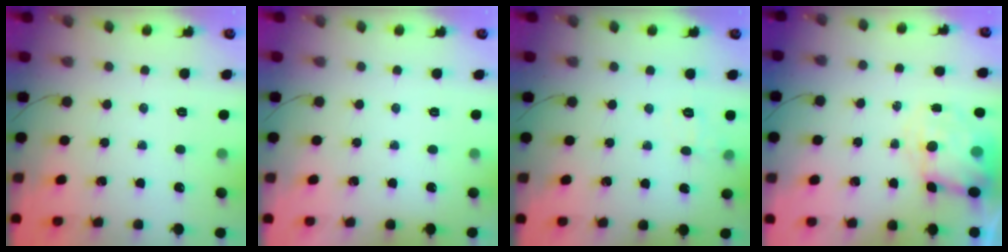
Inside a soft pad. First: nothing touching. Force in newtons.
{"total": 1.9, "press": 1.9, "slide": 0.3}
{"total": 6.2, "press": 6.0, "slide": 1.5}
{"total": 7.4, "press": 7.2, "slide": 1.7}